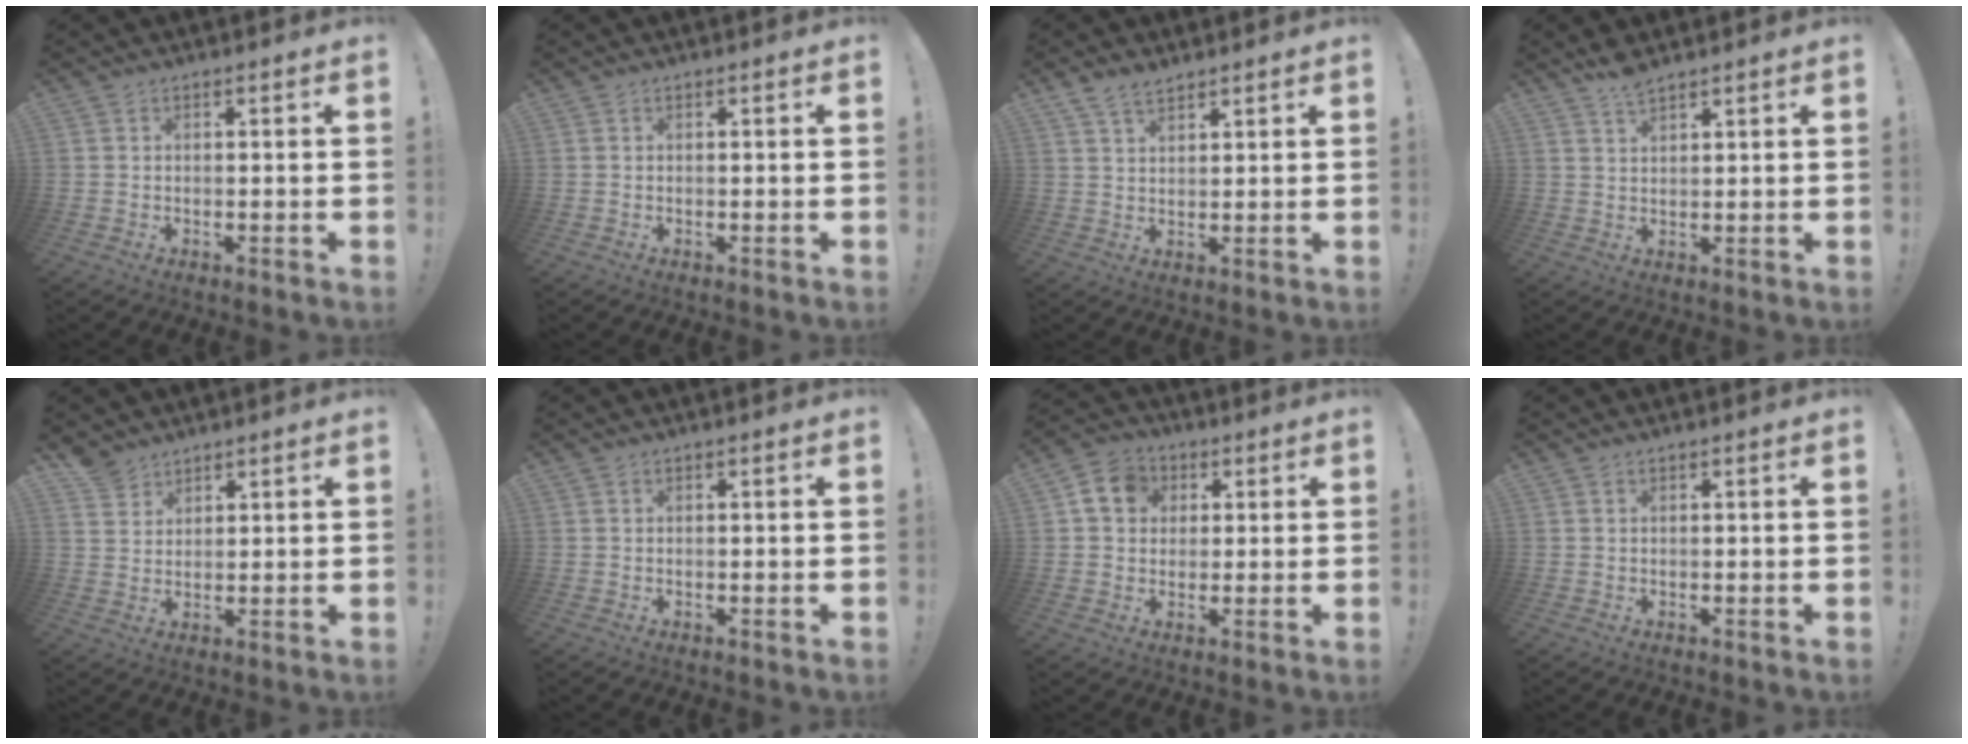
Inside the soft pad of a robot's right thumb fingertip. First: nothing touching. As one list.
[{"total": 0.0}, {"total": 4.6, "force": [3.8, 1.9, 1.8], "torque": [-0.028, -0.024, 0.071]}, {"total": 4.1, "force": [3.5, 1.0, 2.0], "torque": [-0.036, -0.019, 0.063]}, {"total": 4.6, "force": [4.0, 2.2, 0.4], "torque": [-0.009, -0.029, 0.077]}, {"total": 0.0}, {"total": 9.1, "force": [2.6, 7.8, 4.0], "torque": [-0.061, 0.005, 0.055]}, {"total": 0.0}]